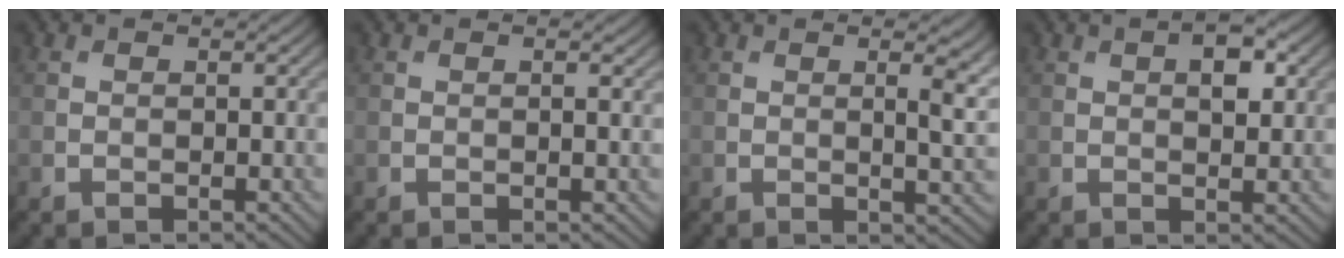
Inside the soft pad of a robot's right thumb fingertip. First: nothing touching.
{"total": 0.6, "force": [0.1, 0.0, 0.6], "torque": [-0.010, 0.000, 0.000]}
{"total": 4.7, "force": [1.0, 1.5, 4.3], "torque": [-0.061, -0.001, 0.019]}
{"total": 3.7, "force": [1.2, 1.6, 3.1], "torque": [-0.052, 0.003, 0.019]}